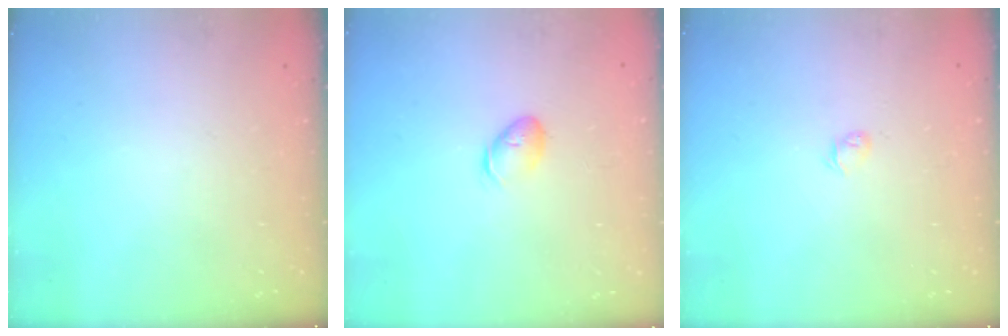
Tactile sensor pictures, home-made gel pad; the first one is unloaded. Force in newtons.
{"total": 6.4, "press": 6.2, "slide": 1.6}
{"total": 2.6, "press": 2.5, "slide": 0.6}